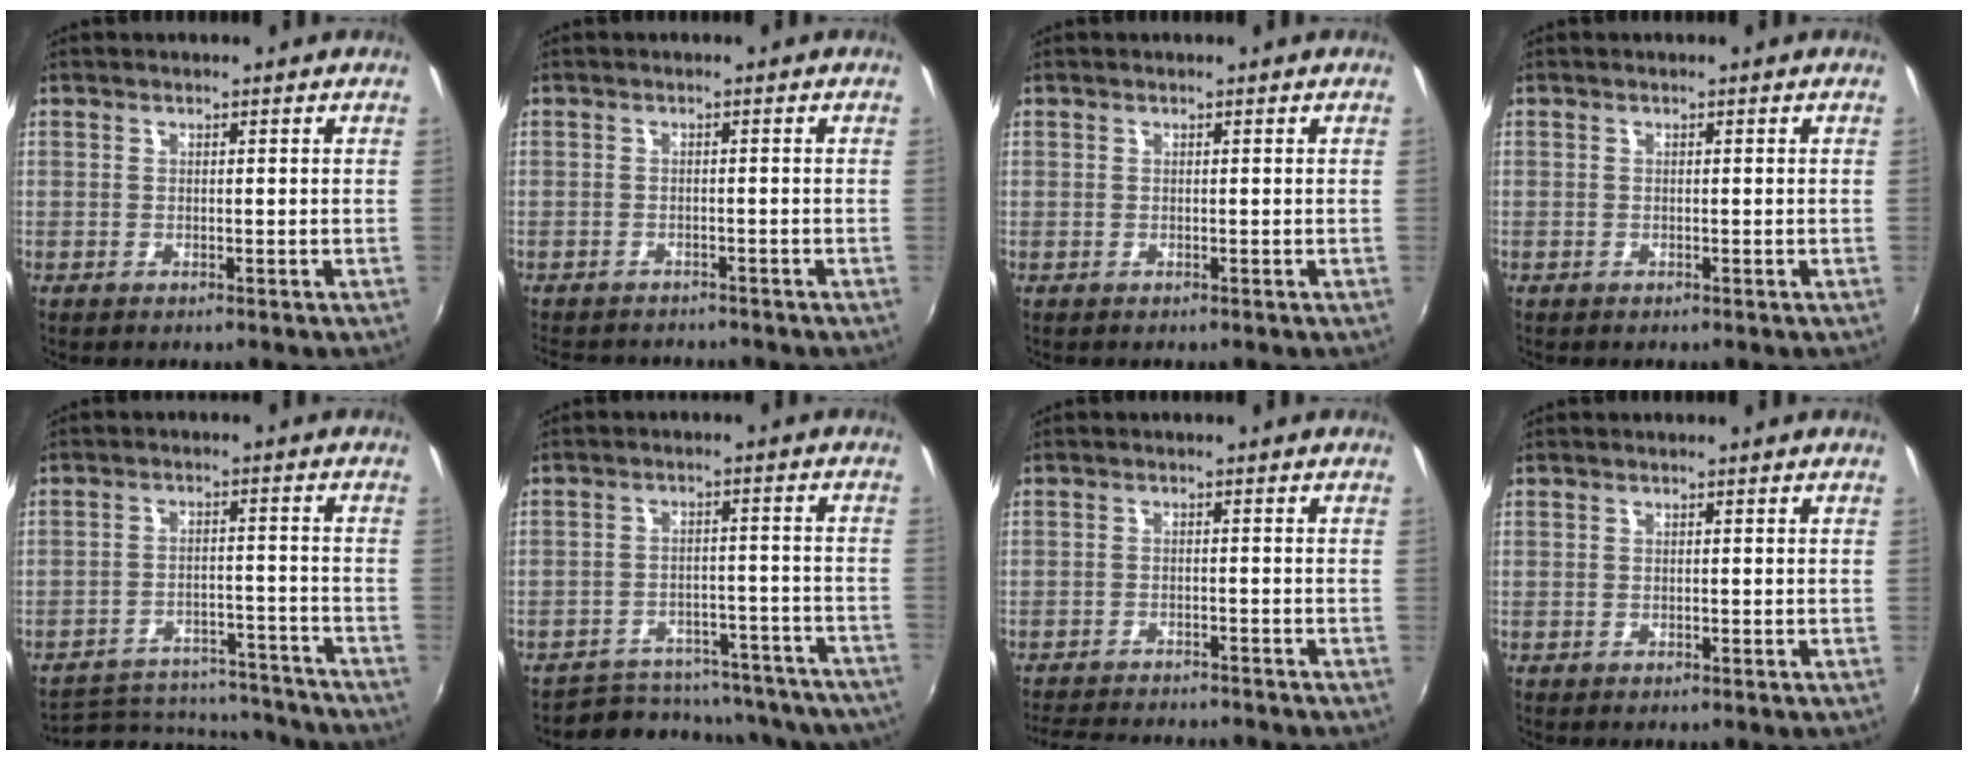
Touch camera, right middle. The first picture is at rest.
{"total": 6.6, "force": [-6.1, 2.0, 1.9], "torque": [-0.052, -0.016, -0.093]}
{"total": 0.0}
{"total": 0.0}
{"total": 19.0, "force": [-17.4, 5.4, 5.3], "torque": [-0.112, 0.022, -0.225]}
{"total": 23.7, "force": [-20.8, 8.9, 7.0], "torque": [-0.133, 0.035, -0.240]}
{"total": 10.7, "force": [-9.8, 2.1, 3.7], "torque": [-0.093, -0.011, -0.149]}
{"total": 0.0}